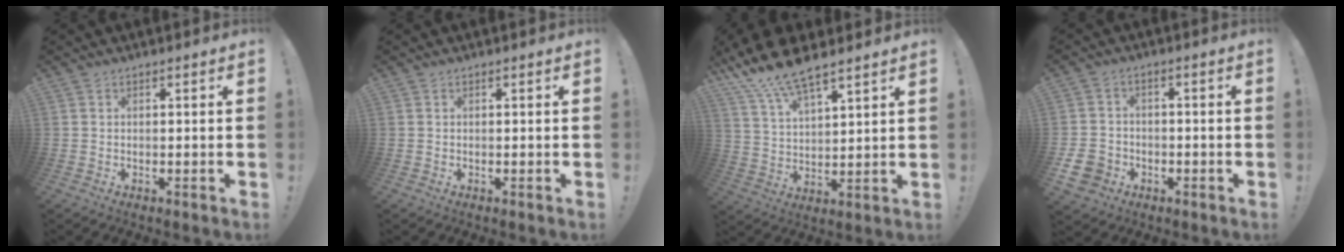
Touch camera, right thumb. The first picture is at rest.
{"total": 0.0}
{"total": 11.9, "force": [9.8, 3.0, 6.0], "torque": [-0.128, -0.051, 0.178]}
{"total": 7.5, "force": [-3.8, 5.9, 2.5], "torque": [-0.063, 0.022, -0.069]}